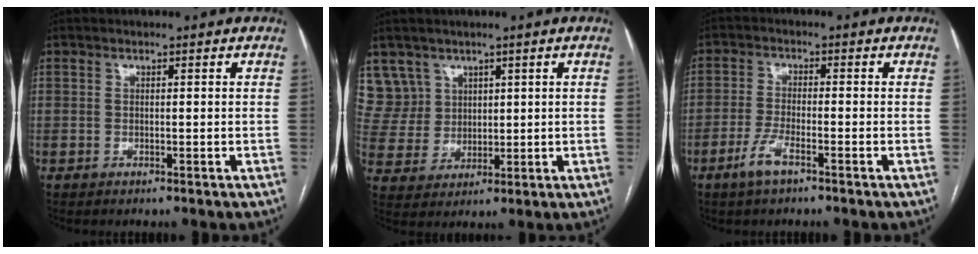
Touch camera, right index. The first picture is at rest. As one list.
[{"total": 7.4, "force": [4.6, 5.9, -0.3], "torque": [0.004, 0.018, 0.103]}, {"total": 4.1, "force": [-2.5, 0.9, 3.1], "torque": [-0.066, -0.002, -0.051]}]